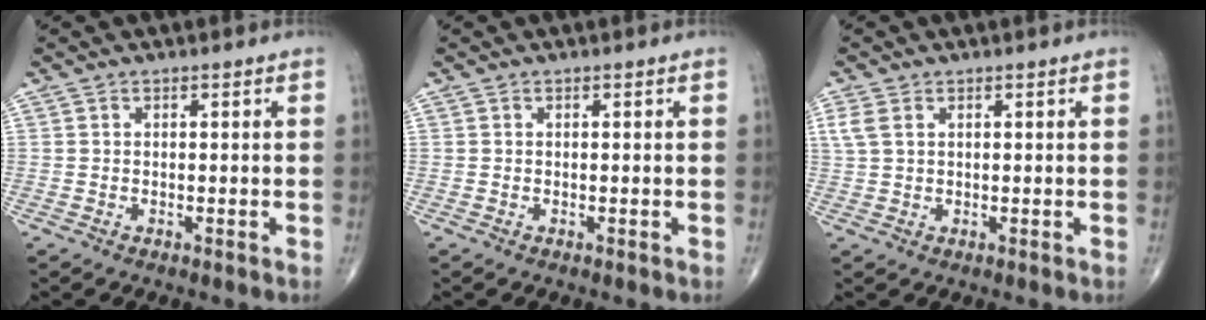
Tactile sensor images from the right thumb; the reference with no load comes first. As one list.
[{"total": 0.0}, {"total": 3.1, "force": [1.2, 1.9, 2.1], "torque": [-0.056, 0.007, 0.031]}]